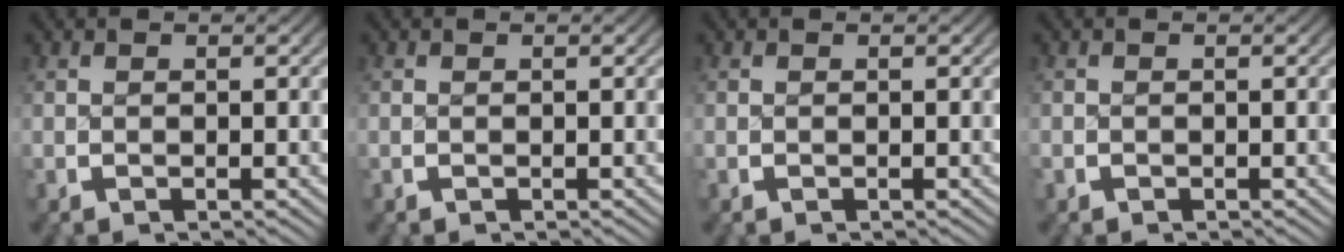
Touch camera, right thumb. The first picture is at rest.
{"total": 0.0}
{"total": 0.0}
{"total": 0.6, "force": [-0.4, 0.4, -0.2], "torque": [0.000, -0.006, -0.009]}